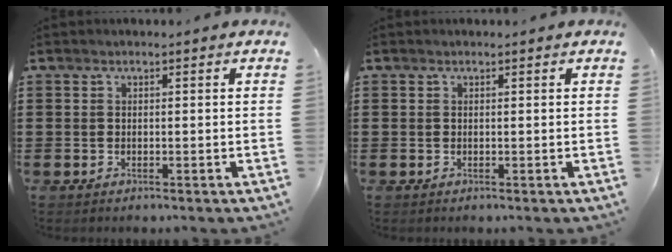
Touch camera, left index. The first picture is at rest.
{"total": 0.0}